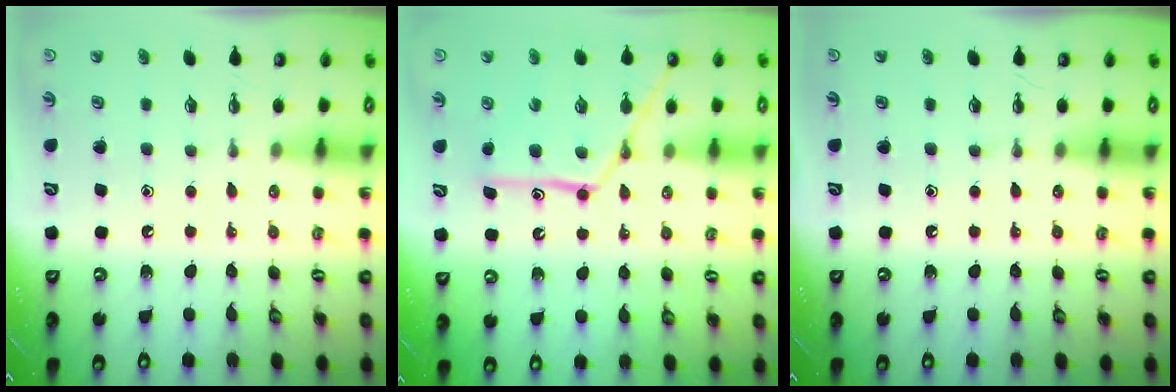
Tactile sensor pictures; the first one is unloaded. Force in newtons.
{"total": 15.3, "press": 15.3, "slide": 1.5}
{"total": 0.0}